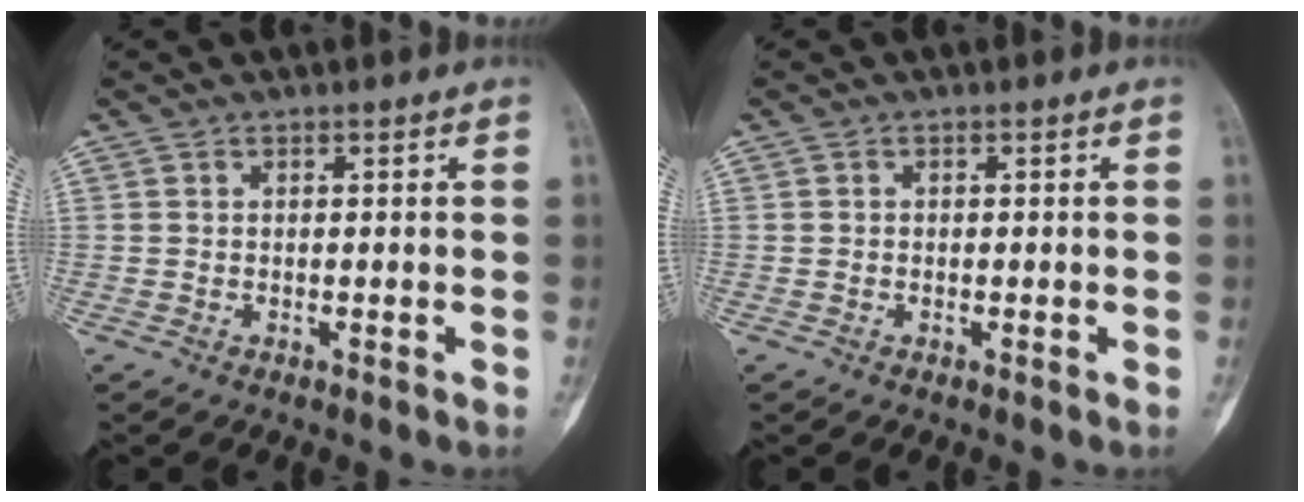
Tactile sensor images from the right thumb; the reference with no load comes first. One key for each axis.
{"total": 0.0}